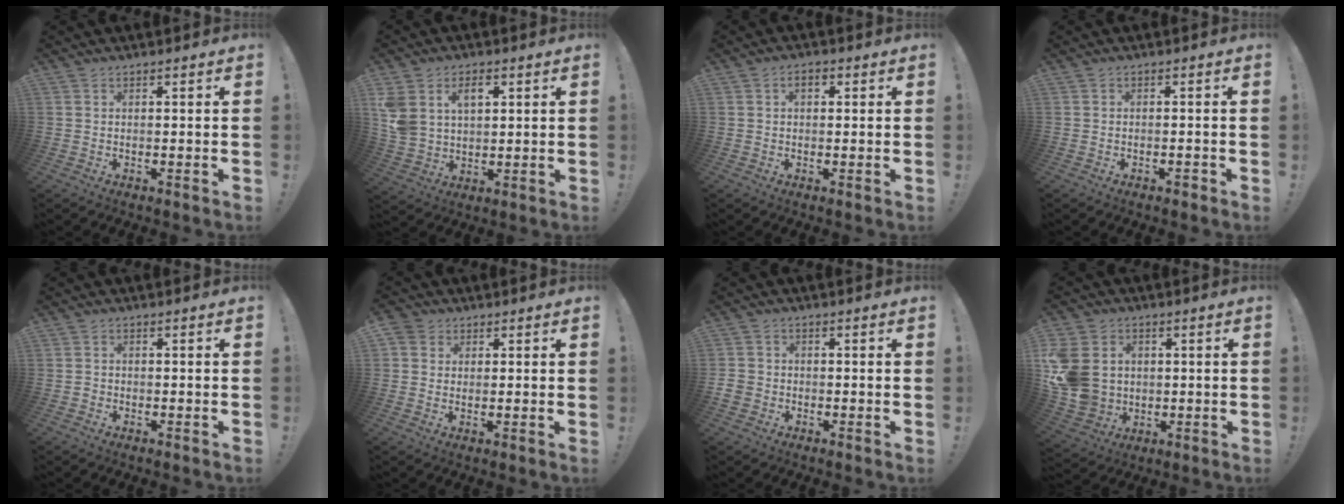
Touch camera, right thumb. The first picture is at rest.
{"total": 9.1, "force": [4.1, 6.6, 4.8], "torque": [-0.084, -0.015, 0.078]}
{"total": 2.5, "force": [0.6, 1.6, 1.8], "torque": [-0.024, 0.003, 0.006]}
{"total": 1.3, "force": [-1.1, 0.1, 0.7], "torque": [-0.009, 0.001, -0.019]}
{"total": 1.2, "force": [-0.7, 0.9, 0.3], "torque": [-0.005, 0.003, -0.013]}
{"total": 3.6, "force": [1.6, 3.0, 1.0], "torque": [-0.011, -0.005, 0.030]}
{"total": 3.1, "force": [-1.3, 2.6, 1.0], "torque": [-0.022, 0.007, -0.023]}
{"total": 13.5, "force": [1.1, 11.6, 6.9], "torque": [-0.141, 0.002, 0.029]}